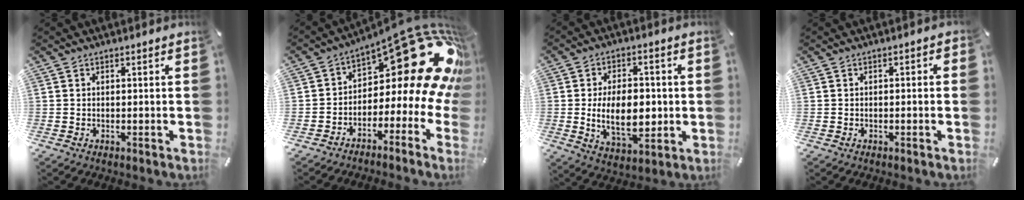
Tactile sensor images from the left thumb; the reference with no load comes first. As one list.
[{"total": 22.2, "force": [9.1, 10.3, 17.4], "torque": [-0.204, -0.086, 0.159]}, {"total": 13.3, "force": [-1.0, 7.9, 10.7], "torque": [-0.188, -0.007, -0.019]}, {"total": 0.9, "force": [-0.6, 0.4, 0.6], "torque": [-0.011, 0.001, -0.012]}]